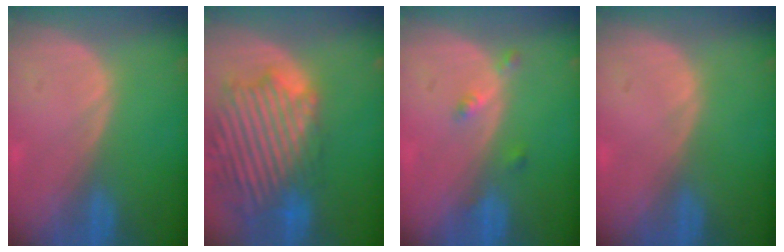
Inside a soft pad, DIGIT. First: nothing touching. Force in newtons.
{"total": 14.6, "press": 12.5, "slide": 7.5}
{"total": 2.4, "press": 2.0, "slide": 1.3}
{"total": 0.0}